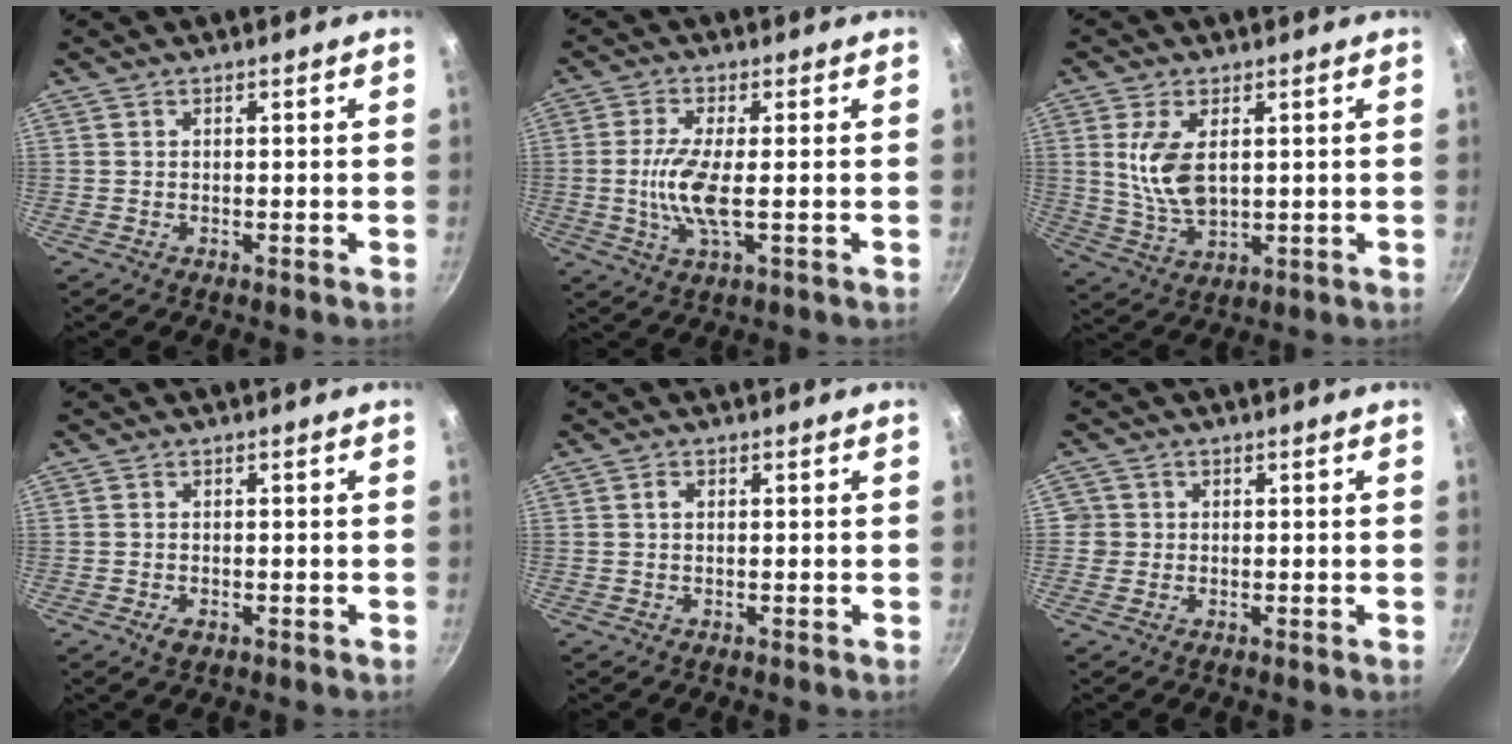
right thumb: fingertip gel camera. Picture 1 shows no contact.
{"total": 7.8, "force": [-0.7, 2.0, 7.5], "torque": [-0.167, -0.004, -0.015]}
{"total": 9.1, "force": [1.9, 4.9, 7.5], "torque": [-0.145, -0.017, 0.045]}
{"total": 1.9, "force": [-0.9, 1.2, 1.3], "torque": [-0.023, 0.000, -0.015]}
{"total": 1.1, "force": [0.2, 0.7, 0.8], "torque": [-0.016, 0.005, 0.002]}
{"total": 2.1, "force": [-0.2, 2.1, 0.3], "torque": [0.007, 0.008, -0.004]}